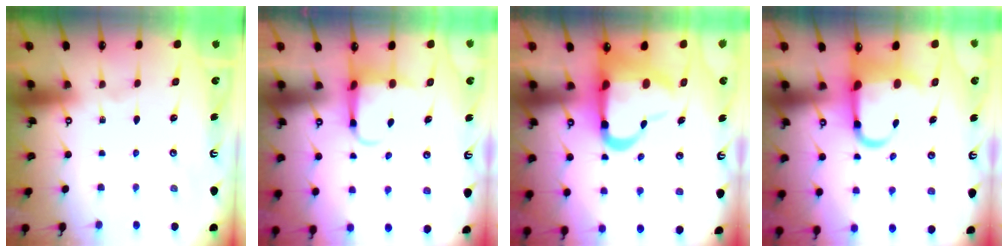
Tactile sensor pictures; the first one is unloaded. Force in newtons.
{"total": 4.7, "press": 4.7, "slide": 0.6}
{"total": 14.3, "press": 14.0, "slide": 3.0}
{"total": 7.9, "press": 7.7, "slide": 1.8}